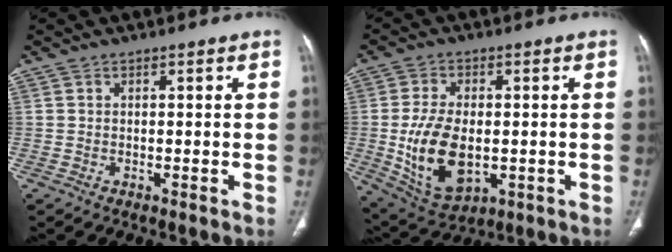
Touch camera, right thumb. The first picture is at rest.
{"total": 13.7, "force": [-1.6, 7.9, 11.0], "torque": [-0.202, -0.007, -0.011]}